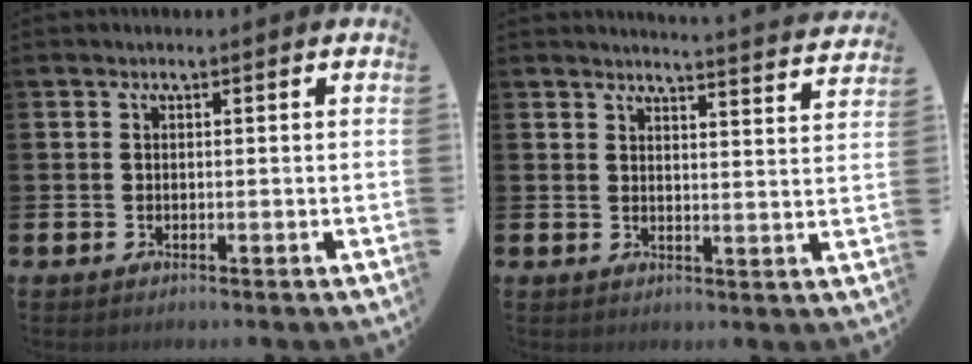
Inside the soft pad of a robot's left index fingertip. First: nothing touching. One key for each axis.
{"total": 3.8, "fx": 3.8, "fy": -0.6, "fz": 0.1, "tx": 0.001, "ty": -0.035, "tz": 0.063}